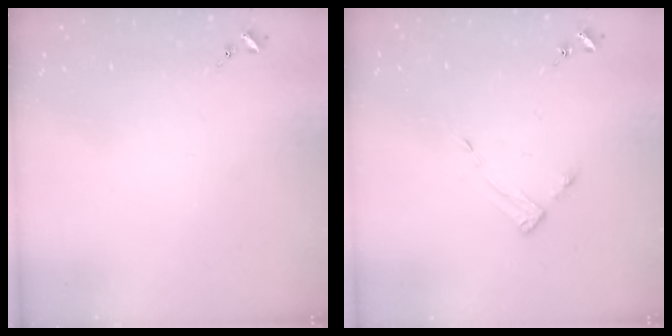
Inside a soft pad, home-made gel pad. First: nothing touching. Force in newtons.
{"total": 3.7, "press": 3.6, "slide": 0.4}